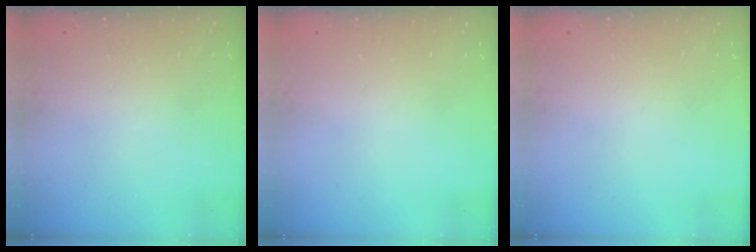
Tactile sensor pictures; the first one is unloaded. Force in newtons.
{"total": 0.0}
{"total": 0.0}